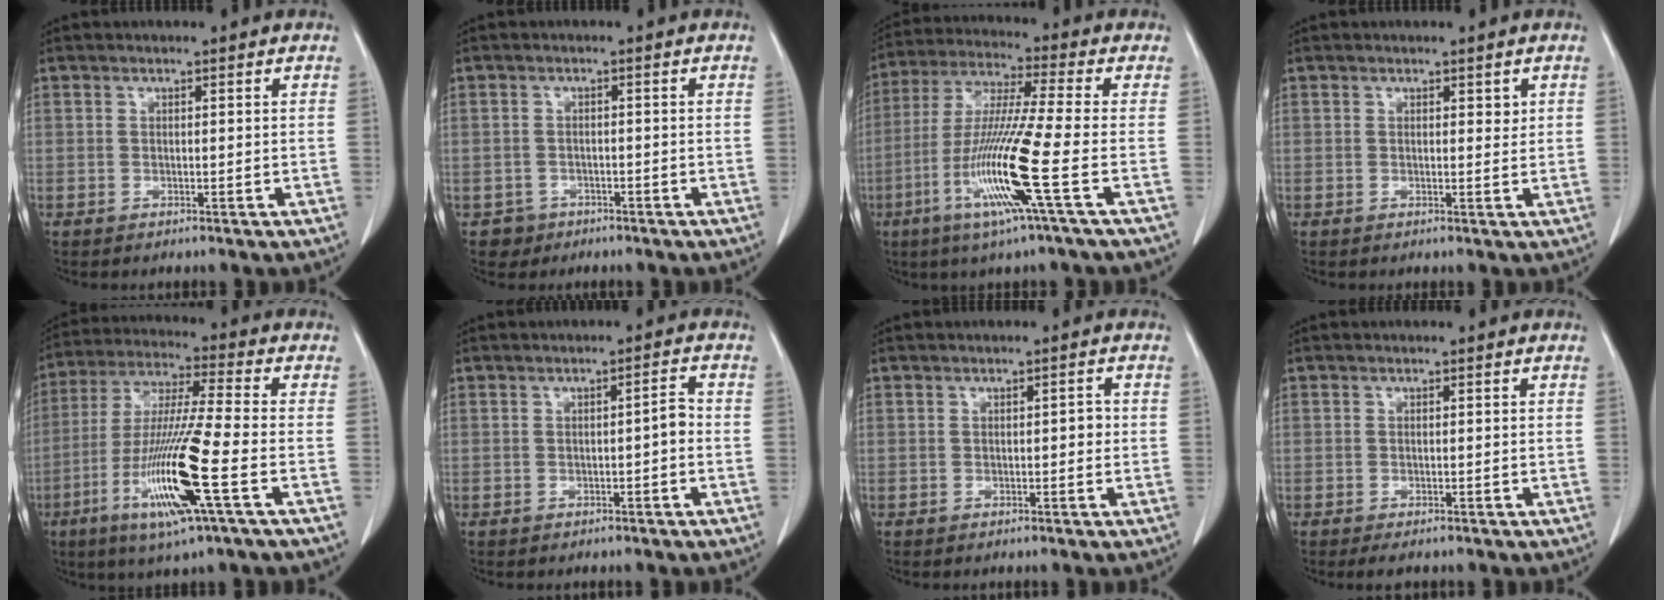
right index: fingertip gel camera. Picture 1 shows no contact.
{"total": 2.4, "force": [-1.2, 2.0, -0.3], "torque": [0.007, 0.012, -0.016]}
{"total": 14.5, "force": [-5.0, -1.6, 13.5], "torque": [-0.275, -0.024, -0.103]}
{"total": 1.0, "force": [0.6, 0.5, 0.7], "torque": [-0.006, -0.003, 0.007]}
{"total": 16.1, "force": [-5.9, -0.3, 15.0], "torque": [-0.309, -0.026, -0.113]}
{"total": 2.0, "force": [-0.5, 0.4, 1.8], "torque": [-0.023, 0.004, -0.009]}
{"total": 1.2, "force": [-0.1, 0.5, 1.1], "torque": [-0.012, 0.004, -0.002]}
{"total": 1.7, "force": [-1.3, 0.6, 0.8], "torque": [-0.011, -0.003, -0.015]}